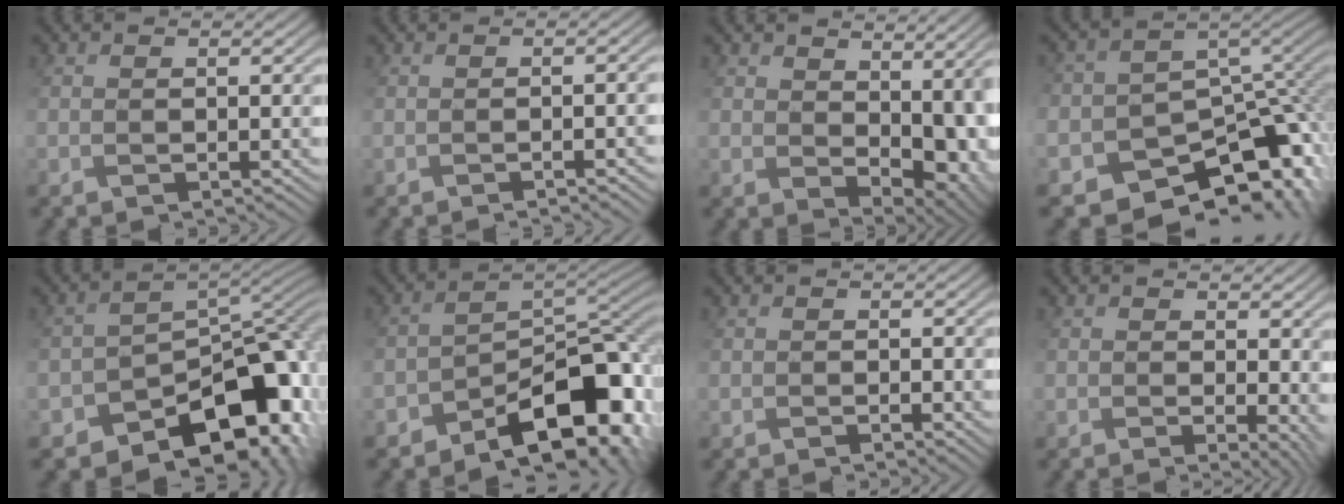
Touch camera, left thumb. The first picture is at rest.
{"total": 3.7, "force": [-1.8, 0.7, 3.2], "torque": [-0.023, 0.008, -0.007]}
{"total": 11.5, "force": [1.2, 7.4, 8.7], "torque": [-0.157, -0.040, 0.056]}
{"total": 13.0, "force": [-7.6, 9.2, 5.2], "torque": [-0.106, 0.002, -0.101]}
{"total": 11.6, "force": [-6.3, 7.1, 6.8], "torque": [-0.082, -0.016, -0.086]}
{"total": 11.8, "force": [-6.7, 5.5, 8.0], "torque": [-0.104, -0.005, -0.109]}
{"total": 1.3, "force": [0.2, 1.1, 0.8], "torque": [-0.017, 0.000, 0.002]}
{"total": 6.8, "force": [-0.3, 4.0, 5.5], "torque": [-0.099, -0.015, 0.018]}